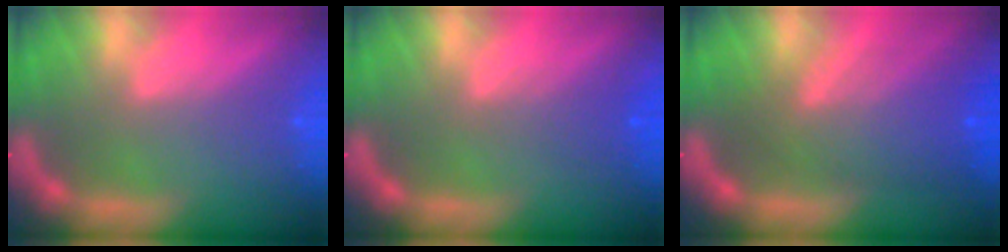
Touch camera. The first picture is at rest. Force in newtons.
{"total": 2.0}
{"total": 7.6}